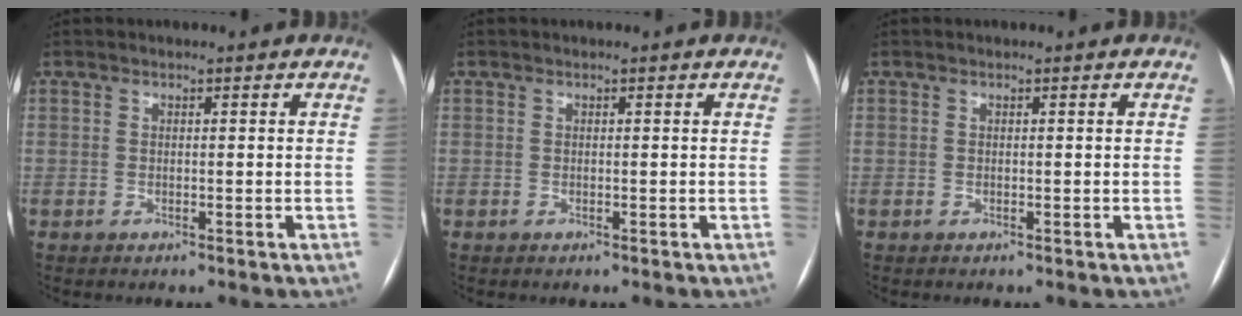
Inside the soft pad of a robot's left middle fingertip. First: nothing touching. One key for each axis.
{"total": 0.0}
{"total": 0.0}